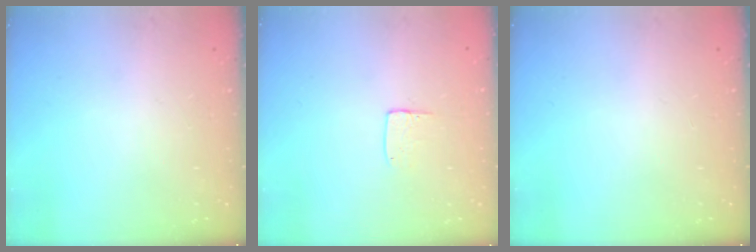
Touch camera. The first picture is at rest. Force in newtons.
{"total": 5.8, "press": 5.8, "slide": 0.4}
{"total": 0.0}